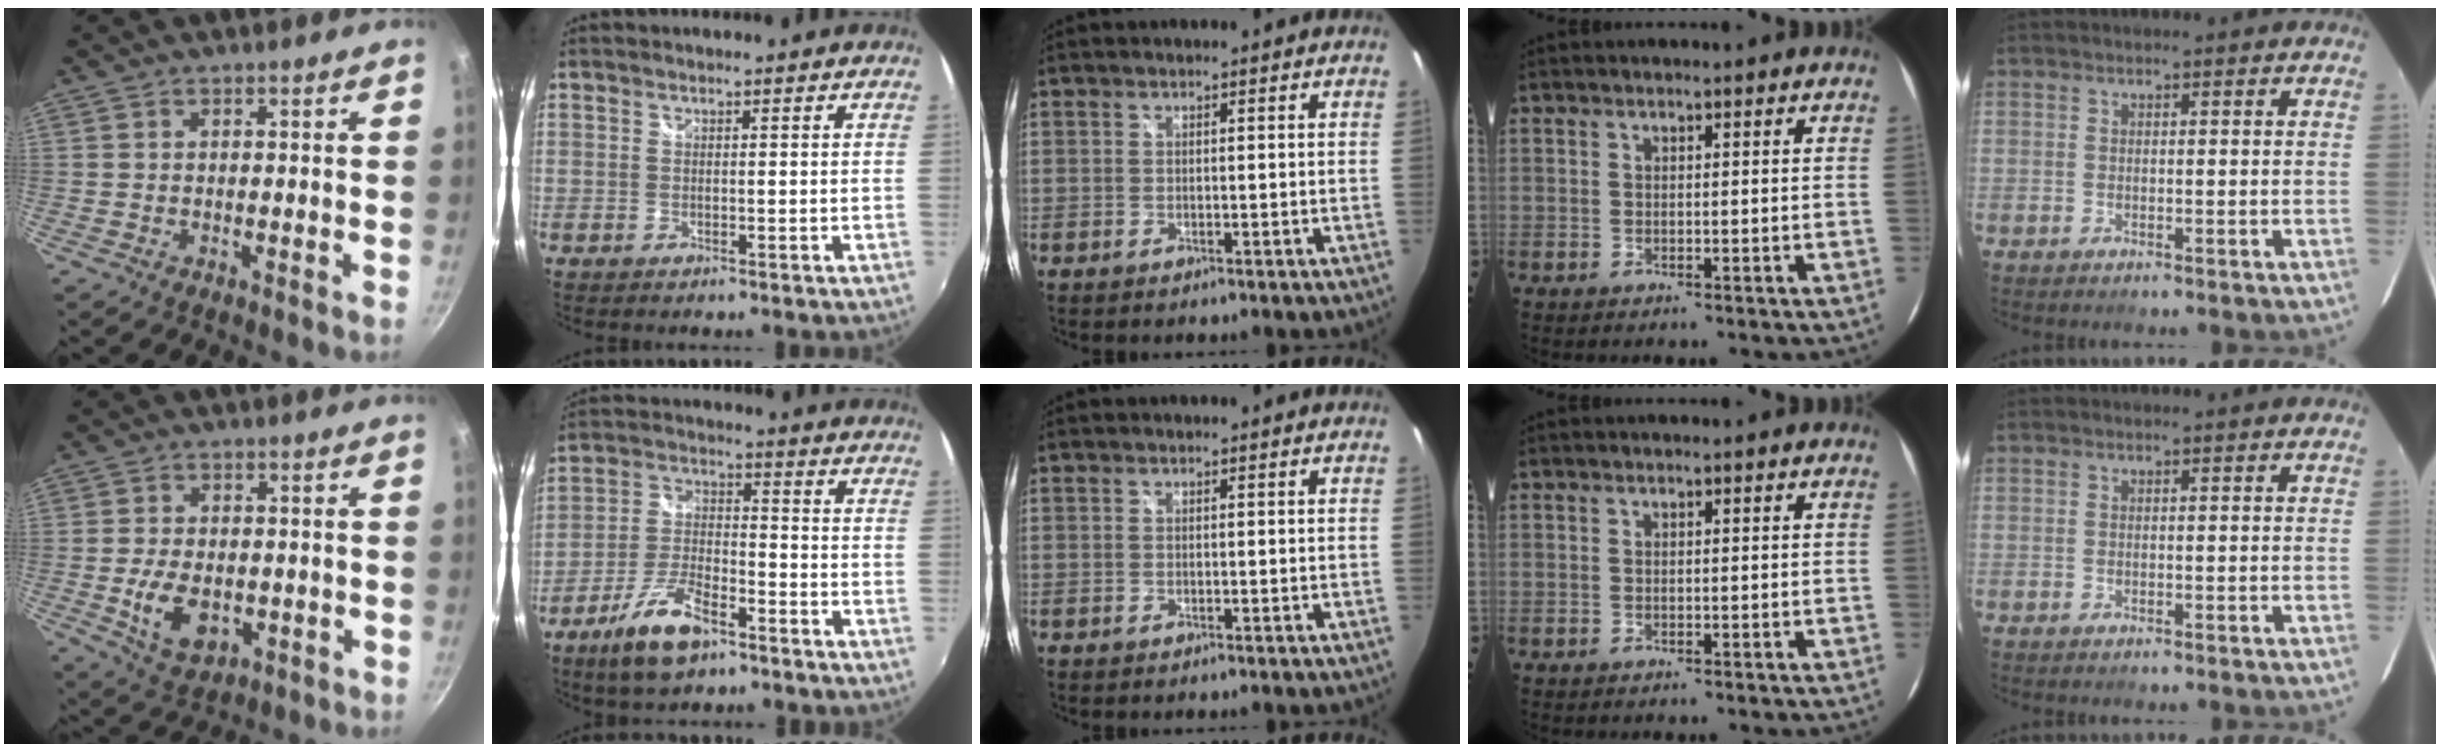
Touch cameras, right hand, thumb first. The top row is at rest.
{"thumb": {"total": 9.6, "force": [-1.9, 6.3, 7.0], "torque": [-0.112, 0.000, -0.021]}, "index": {"total": 11.3, "force": [-7.4, 4.1, 7.5], "torque": [-0.166, -0.006, -0.137]}}